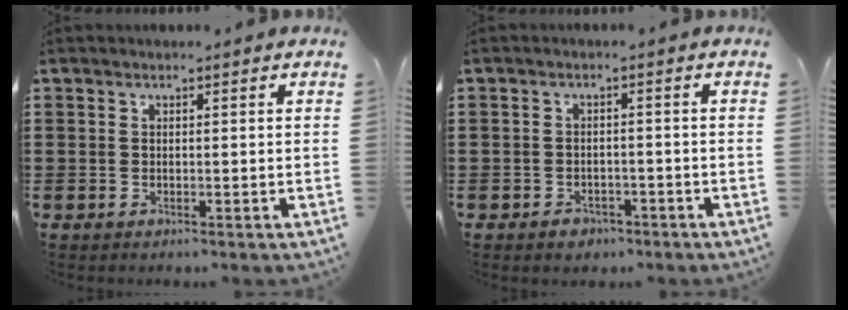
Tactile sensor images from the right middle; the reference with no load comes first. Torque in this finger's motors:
{"motor_torque": [0.56, -0.39, 0.00, 0.01]}